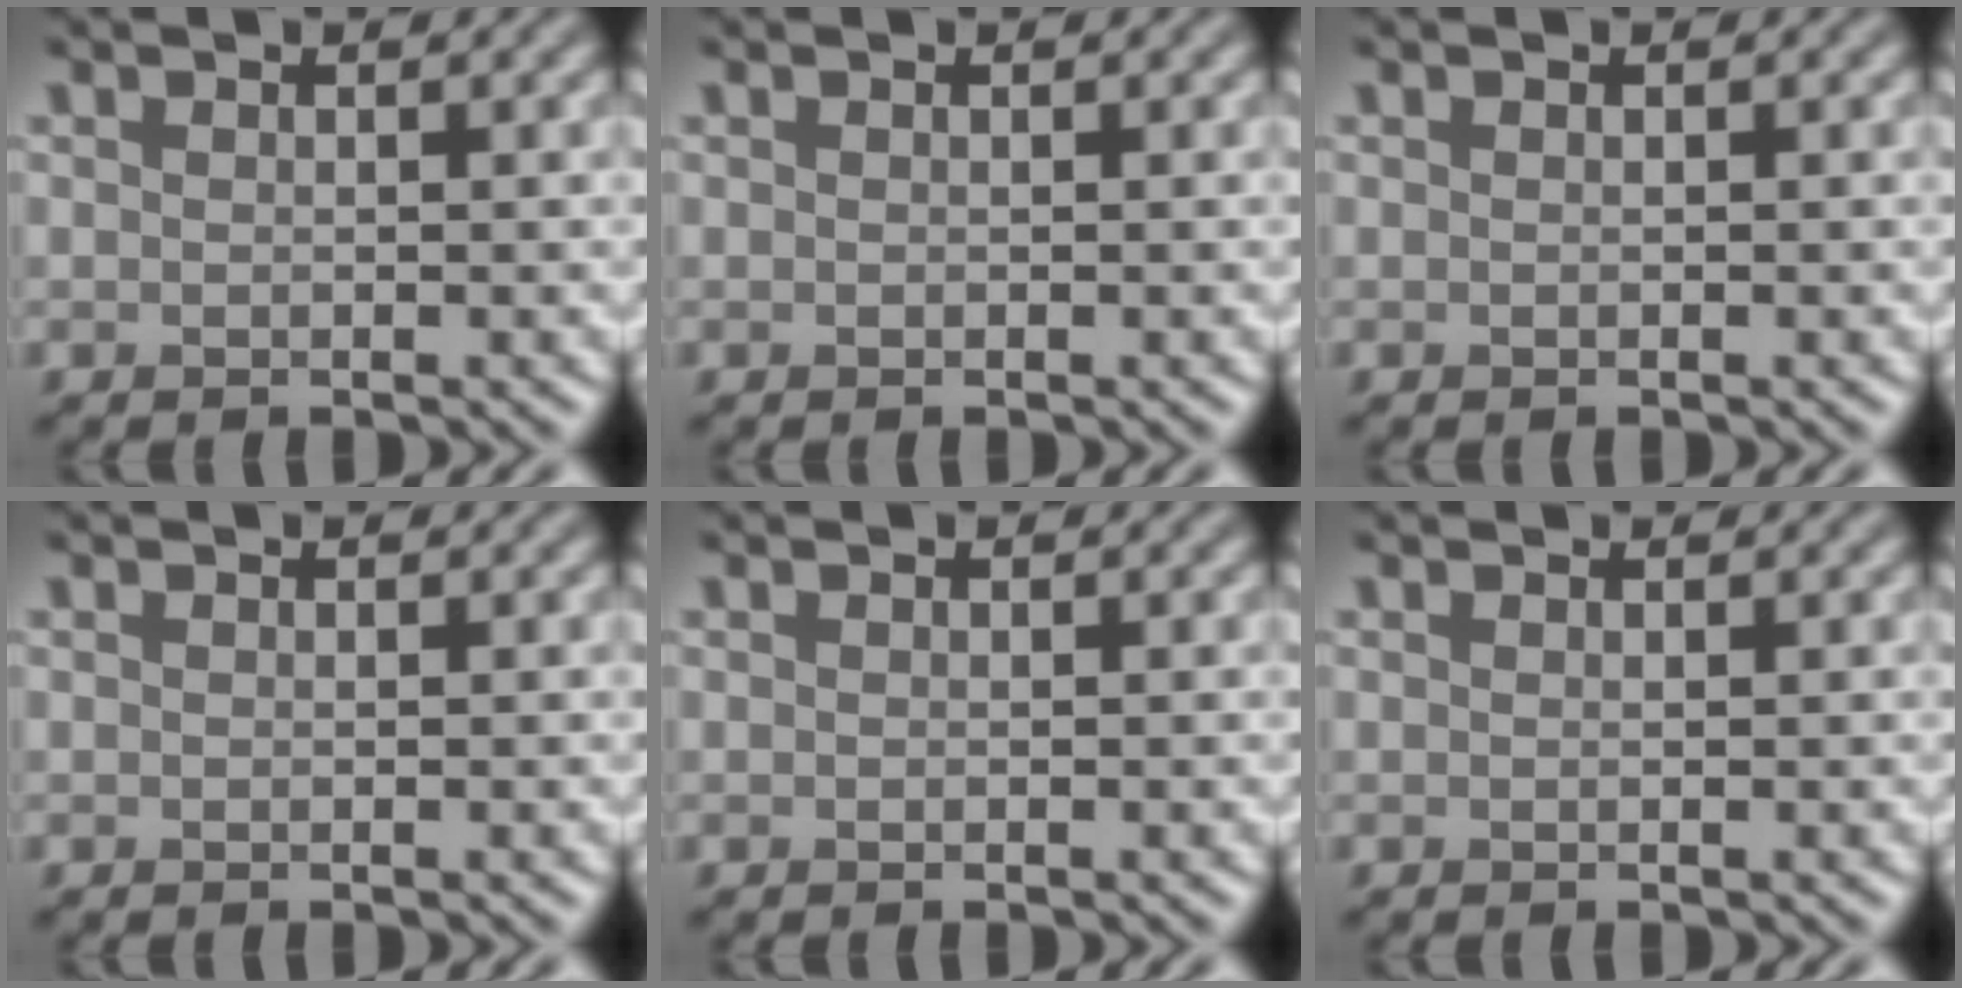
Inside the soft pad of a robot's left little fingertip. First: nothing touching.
{"total": 0.0}
{"total": 0.0}
{"total": 0.0}
{"total": 0.0}
{"total": 0.6, "force": [0.6, 0.0, 0.1], "torque": [-0.002, -0.002, 0.006]}